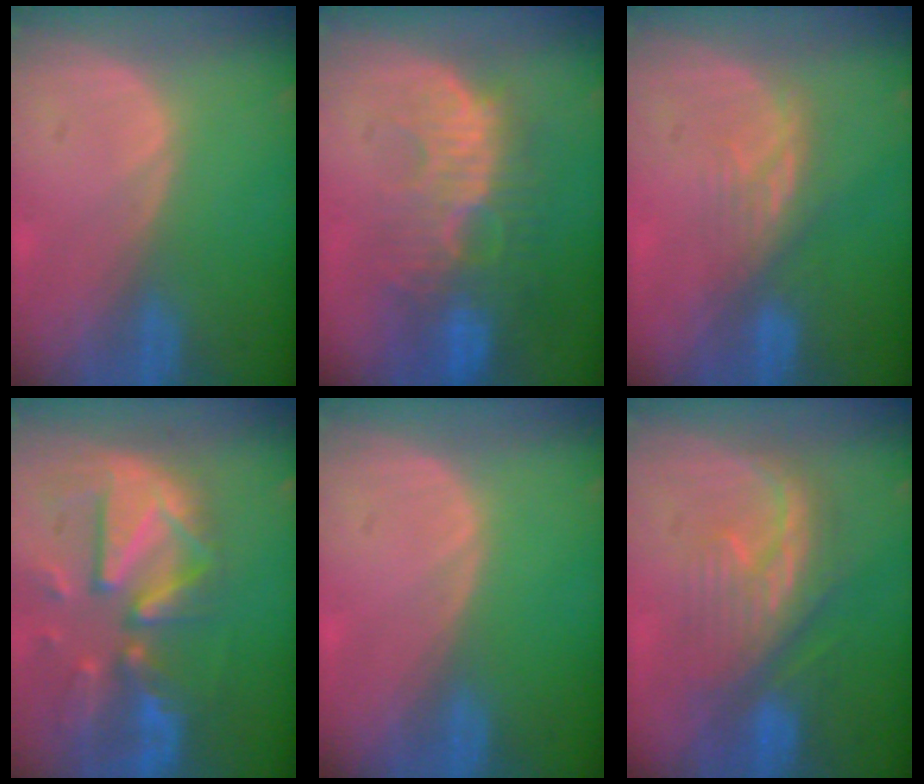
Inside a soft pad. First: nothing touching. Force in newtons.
{"total": 11.0, "press": 9.7, "slide": 5.1}
{"total": 4.0, "press": 3.7, "slide": 1.4}
{"total": 12.3, "press": 10.6, "slide": 6.2}
{"total": 0.0}
{"total": 7.9, "press": 7.9, "slide": 1.0}